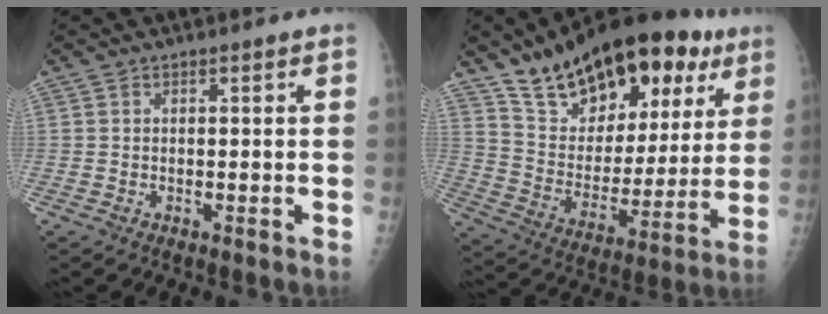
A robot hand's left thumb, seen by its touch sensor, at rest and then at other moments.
{"total": 27.2, "force": [16.3, 13.7, 16.9], "torque": [-0.221, -0.032, 0.262]}